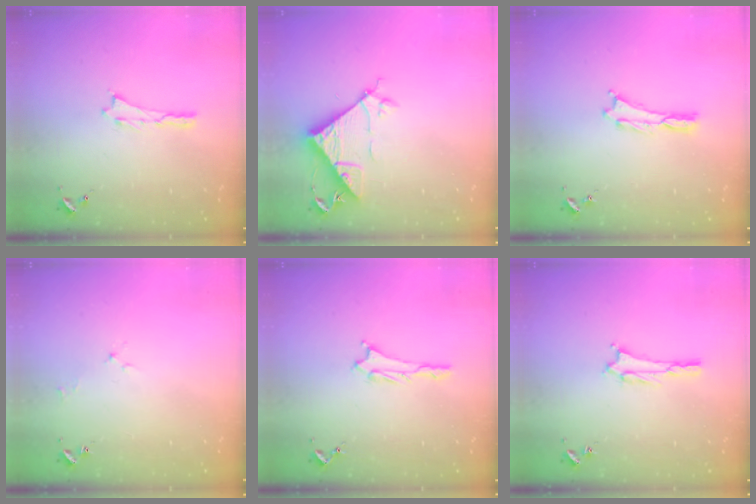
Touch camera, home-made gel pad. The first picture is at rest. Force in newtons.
{"total": 7.7, "press": 7.7, "slide": 0.8}
{"total": 0.0}
{"total": 1.7, "press": 1.6, "slide": 0.3}
{"total": 1.2, "press": 1.2, "slide": 0.1}
{"total": 1.5, "press": 1.5, "slide": 0.3}